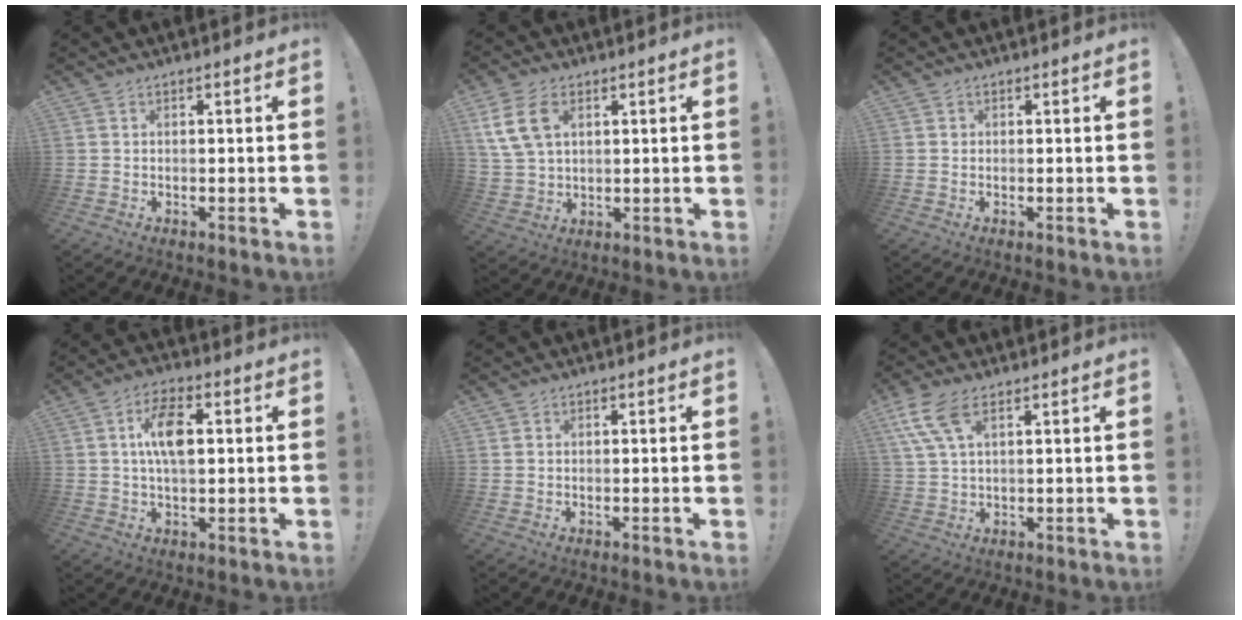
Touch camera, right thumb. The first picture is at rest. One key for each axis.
{"total": 11.2, "fx": 4.4, "fy": 7.3, "fz": 7.2, "tx": -0.147, "ty": -0.001, "tz": 0.086}
{"total": 0.7, "fx": 0.1, "fy": 0.7, "fz": 0.1, "tx": 0.004, "ty": 0.000, "tz": -0.001}
{"total": 10.1, "fx": 1.6, "fy": 5.0, "fz": 8.7, "tx": -0.135, "ty": 0.006, "tz": 0.028}
{"total": 0.9, "fx": 0.5, "fy": 0.7, "fz": 0.1, "tx": 0.005, "ty": -0.002, "tz": 0.008}
{"total": 9.3, "fx": 4.7, "fy": 4.1, "fz": 7.0, "tx": -0.135, "ty": -0.010, "tz": 0.091}